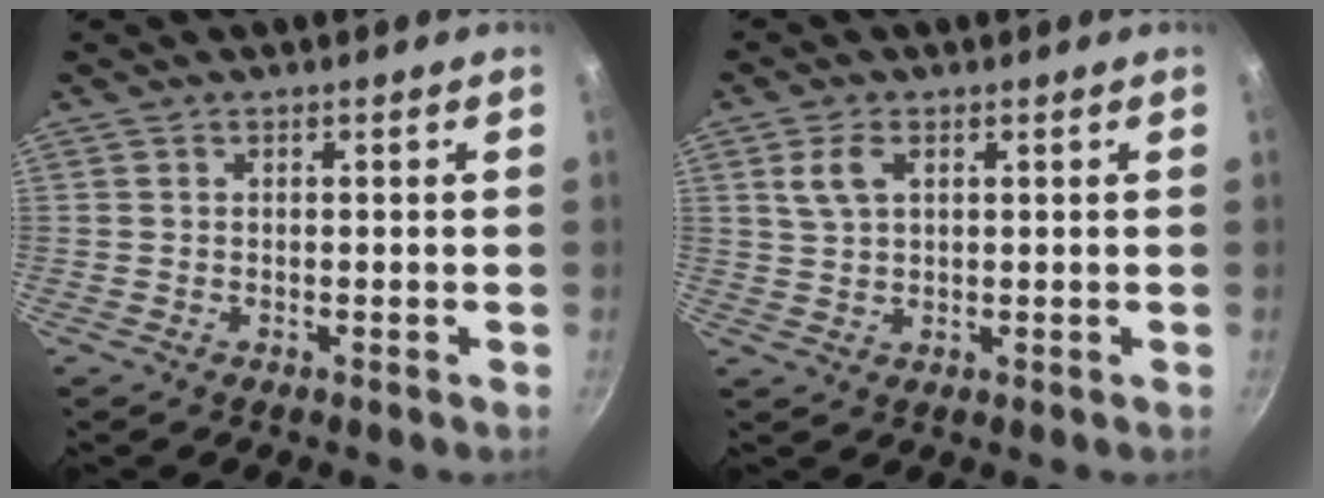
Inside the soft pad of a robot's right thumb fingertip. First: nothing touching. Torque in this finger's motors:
{"motor_torque": [0.20, 0.02, 0.58, 0.70, 0.04]}